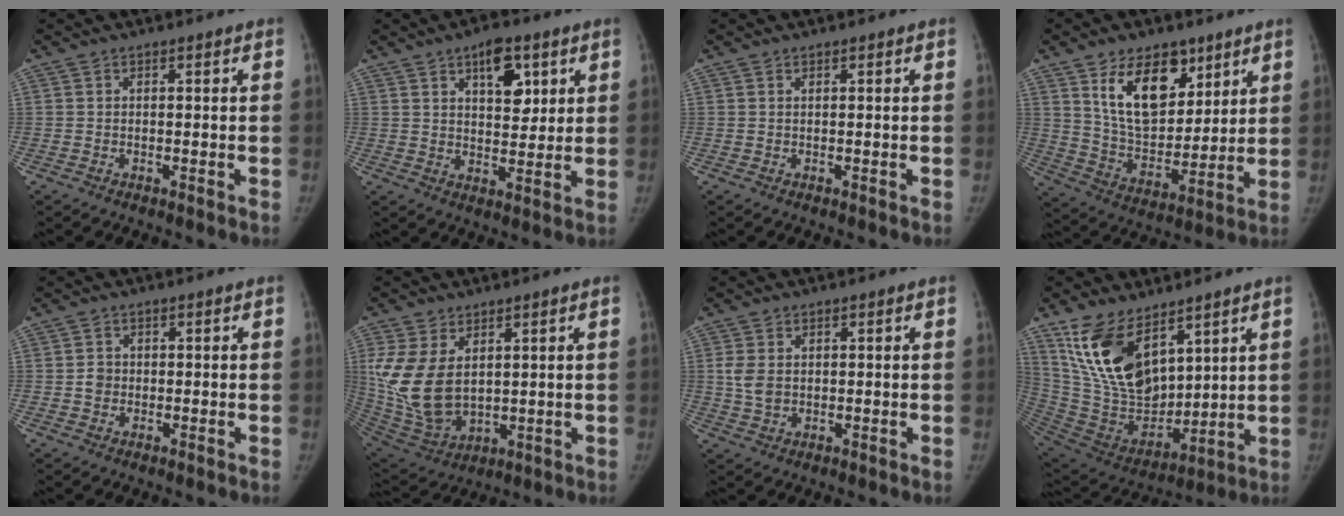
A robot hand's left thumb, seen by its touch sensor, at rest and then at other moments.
{"total": 8.5, "force": [4.0, 4.4, 6.0], "torque": [-0.058, -0.019, 0.059]}
{"total": 0.0}
{"total": 15.7, "force": [8.3, 9.3, 9.6], "torque": [-0.115, -0.053, 0.161]}
{"total": 2.0, "force": [-0.1, 1.8, 0.7], "torque": [-0.001, 0.005, -0.003]}
{"total": 14.8, "force": [3.3, 9.5, 10.9], "torque": [-0.212, -0.020, 0.088]}
{"total": 4.2, "force": [0.6, 3.1, 2.8], "torque": [-0.052, -0.002, 0.017]}
{"total": 19.2, "force": [10.9, 10.1, 12.1], "torque": [-0.193, -0.061, 0.229]}